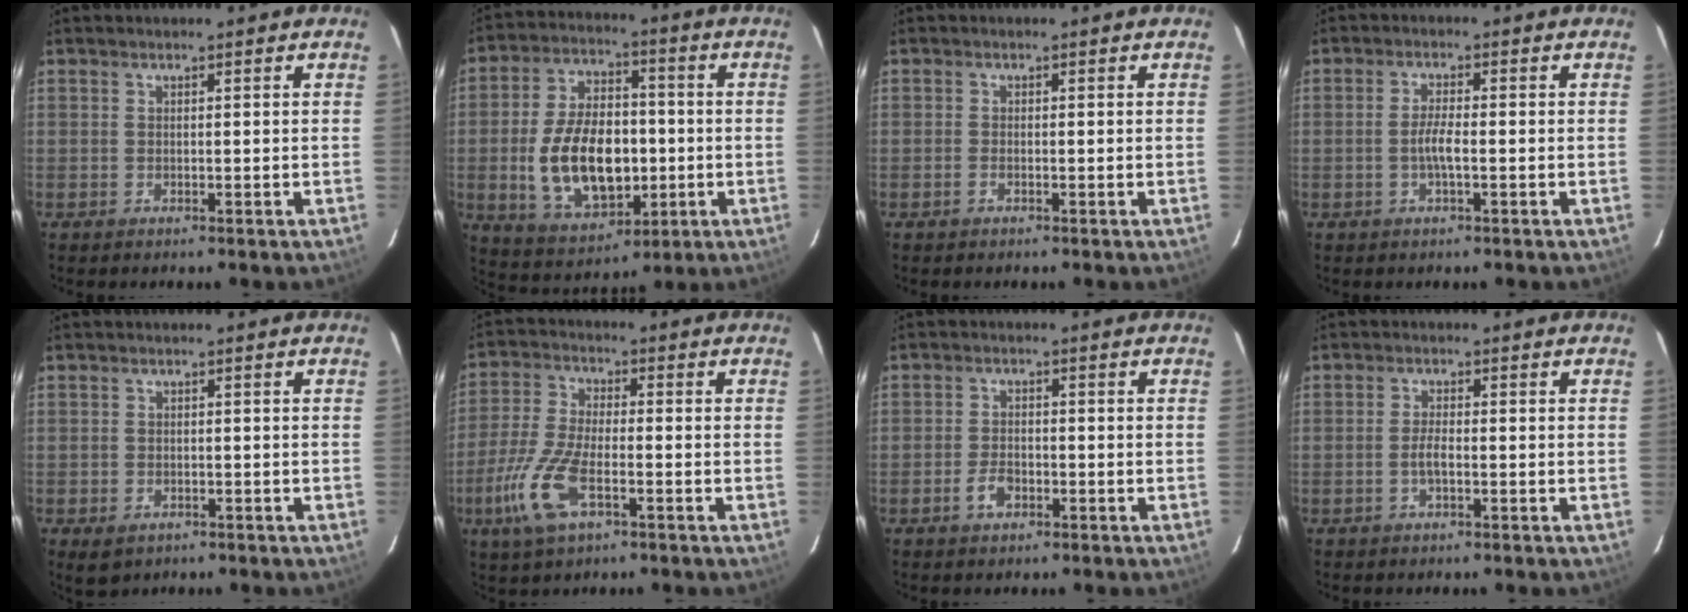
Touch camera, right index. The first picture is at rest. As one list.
[{"total": 17.2, "force": [-2.5, 10.2, 13.6], "torque": [-0.272, 0.007, -0.022]}, {"total": 1.0, "force": [-0.6, 0.5, 0.6], "torque": [-0.015, 0.000, -0.011]}, {"total": 3.1, "force": [-0.9, 0.4, 2.9], "torque": [-0.057, 0.000, -0.018]}, {"total": 3.2, "force": [-1.7, 2.4, 1.3], "torque": [-0.030, -0.007, -0.021]}, {"total": 11.5, "force": [-5.0, 4.4, 9.4], "torque": [-0.217, -0.009, -0.099]}, {"total": 3.6, "force": [-1.8, 2.2, 2.2], "torque": [-0.048, 0.001, -0.033]}, {"total": 3.0, "force": [-1.1, 0.7, 2.7], "torque": [-0.058, 0.001, -0.021]}]